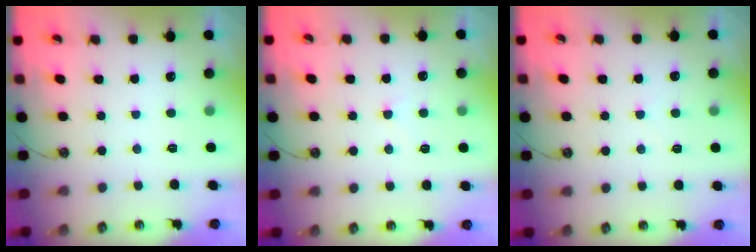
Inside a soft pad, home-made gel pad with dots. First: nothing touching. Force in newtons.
{"total": 0.7, "press": 0.2, "slide": 0.7}
{"total": 1.3, "press": 1.2, "slide": 0.4}